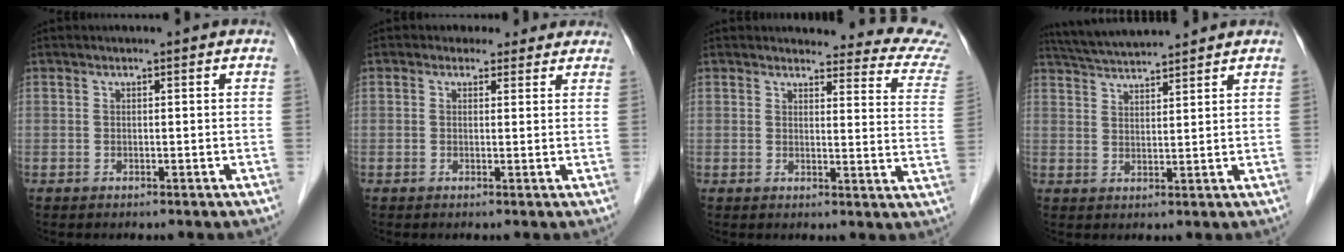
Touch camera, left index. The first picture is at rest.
{"total": 3.7, "force": [2.8, 2.4, 0.1], "torque": [0.009, 0.009, 0.024]}
{"total": 13.3, "force": [13.1, 1.1, 2.1], "torque": [0.009, -0.090, 0.105]}
{"total": 8.7, "force": [8.2, 0.2, 3.0], "torque": [-0.061, 0.030, 0.139]}